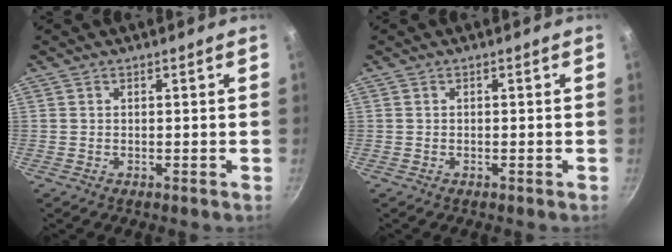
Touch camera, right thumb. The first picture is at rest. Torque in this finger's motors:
{"motor_torque": [1.05, 0.72, 0.48, -1.07, 0.23]}